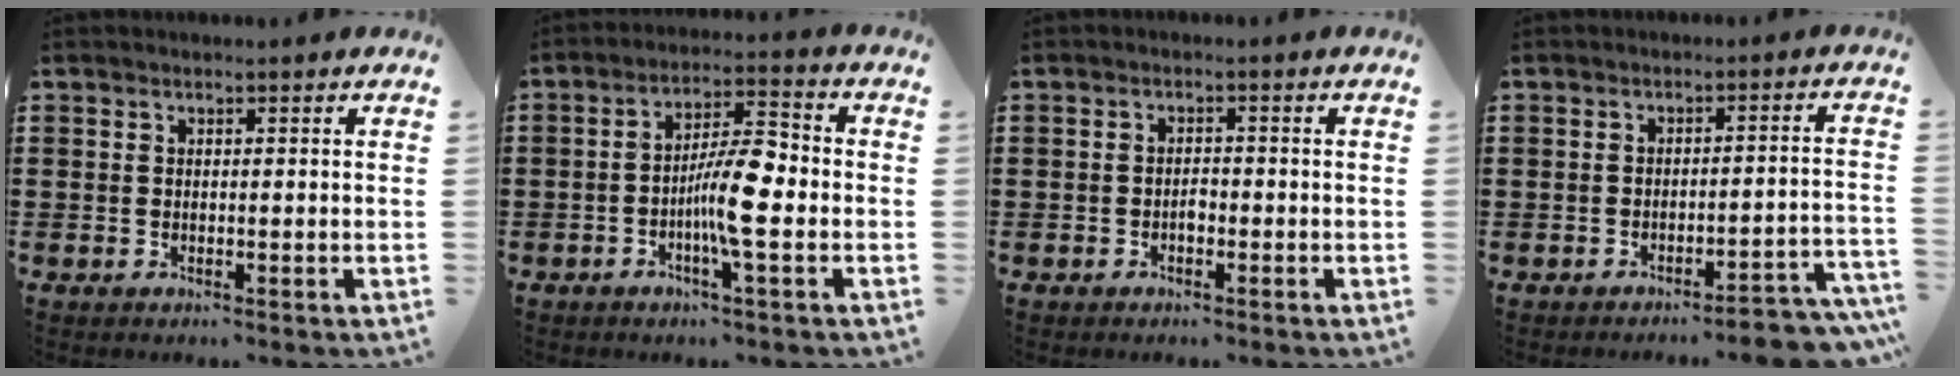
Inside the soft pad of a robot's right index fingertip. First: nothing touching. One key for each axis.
{"total": 8.2, "fx": -1.7, "fy": 1.7, "fz": 7.8, "tx": -0.154, "ty": -0.002, "tz": -0.038}
{"total": 1.4, "fx": -0.6, "fy": 0.7, "fz": 1.0, "tx": -0.021, "ty": 0.001, "tz": -0.013}
{"total": 3.7, "fx": -3.5, "fy": 0.0, "fz": 1.3, "tx": -0.024, "ty": -0.007, "tz": -0.070}